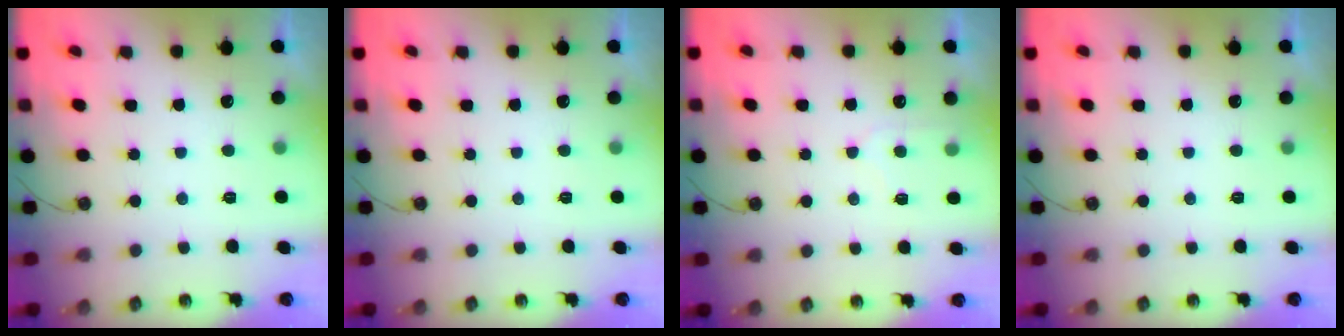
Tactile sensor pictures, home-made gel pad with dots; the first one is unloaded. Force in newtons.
{"total": 0.0}
{"total": 6.2, "press": 6.1, "slide": 0.6}
{"total": 0.0}